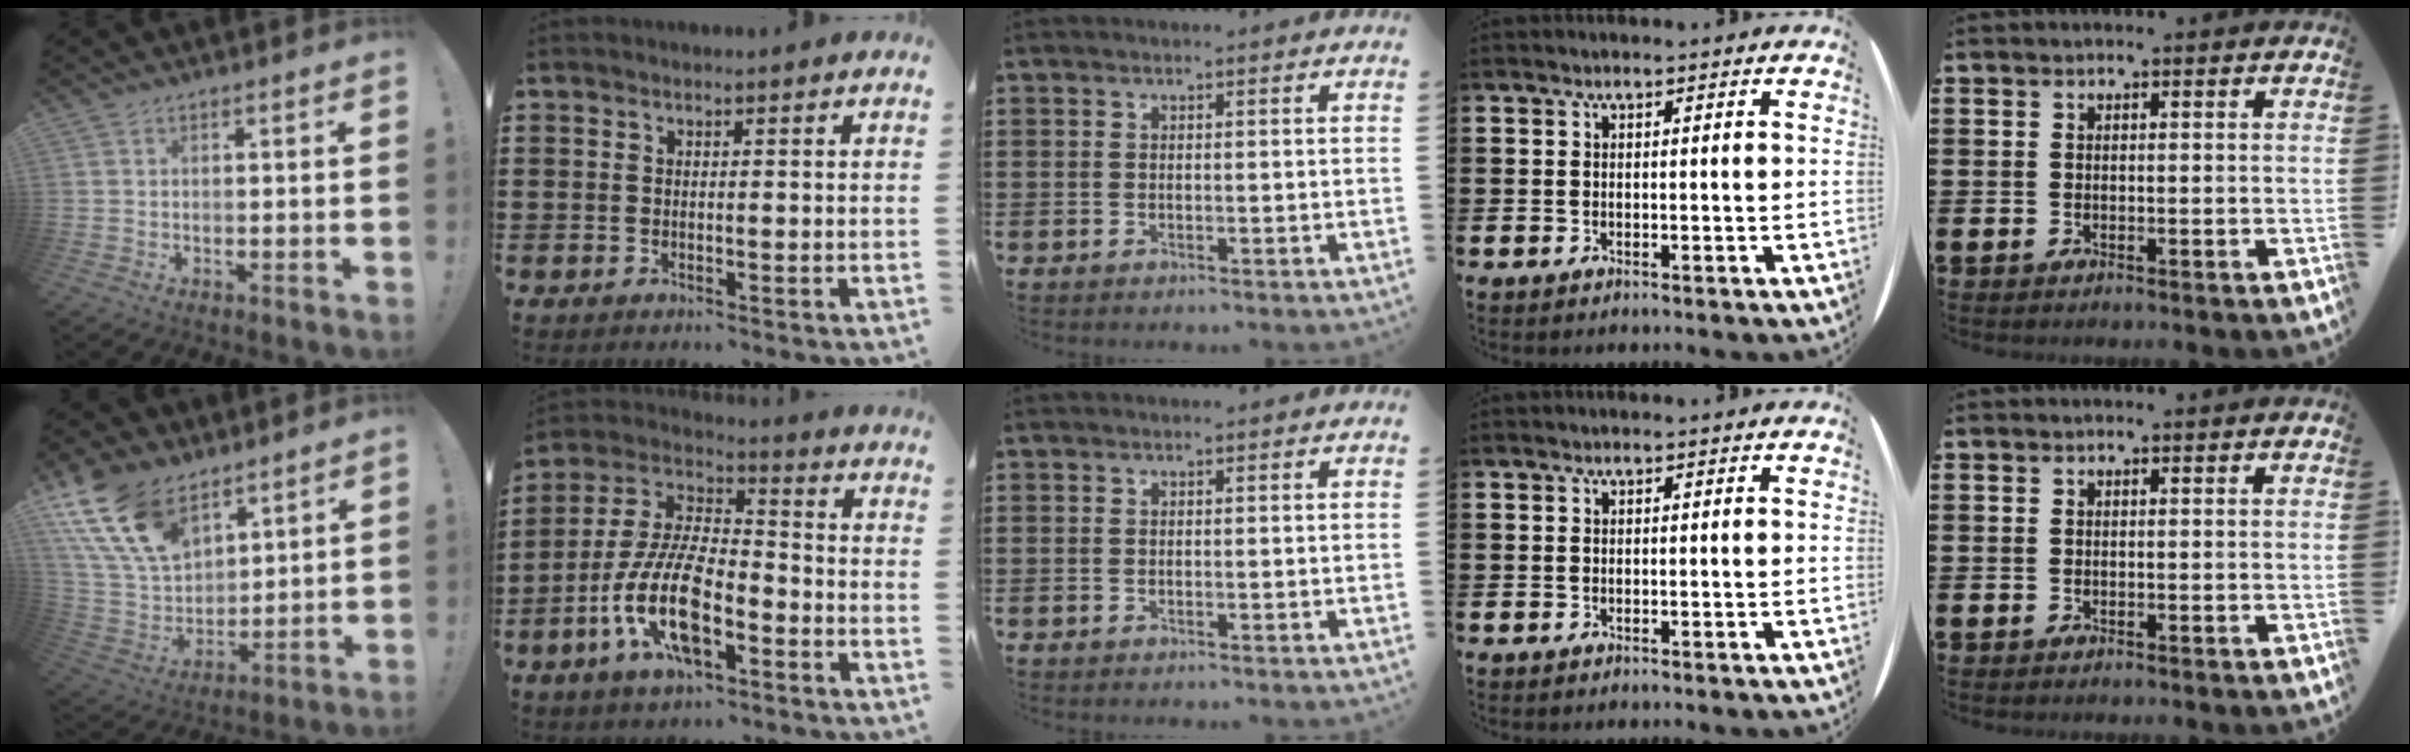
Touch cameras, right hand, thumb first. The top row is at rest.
{"thumb": {"total": 18.6, "force": [11.5, 10.5, 10.2], "torque": [-0.217, -0.062, 0.217]}, "index": {"total": 13.3, "force": [-5.5, 5.2, 11.0], "torque": [-0.255, -0.007, -0.109]}}